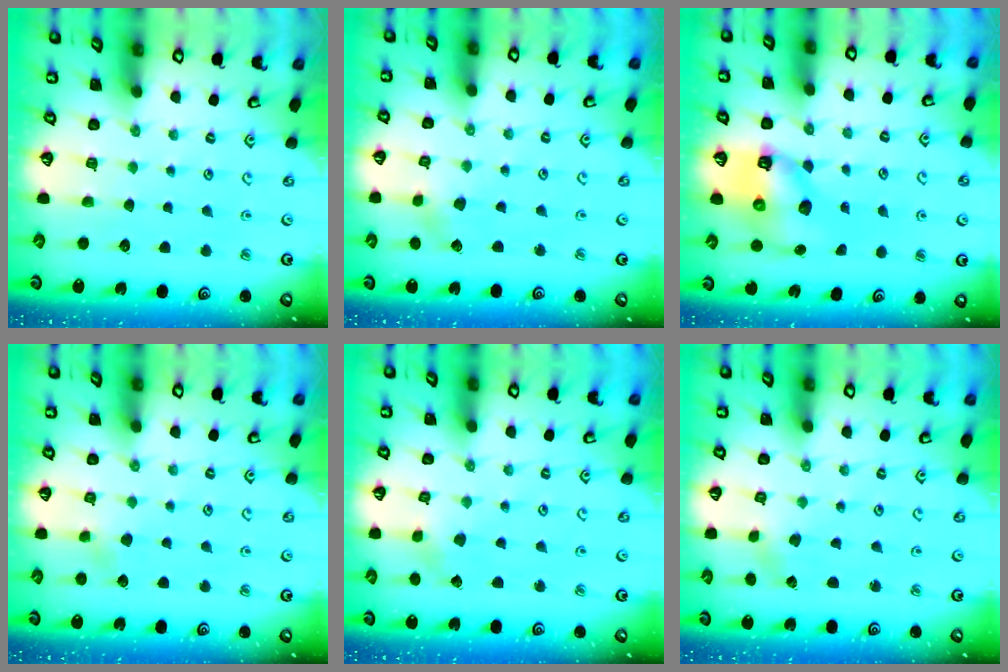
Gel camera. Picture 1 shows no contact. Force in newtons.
{"total": 2.8, "press": 2.8, "slide": 0.5}
{"total": 8.8, "press": 8.6, "slide": 1.5}
{"total": 3.8, "press": 3.7, "slide": 0.8}
{"total": 1.8, "press": 1.8, "slide": 0.3}
{"total": 0.0}